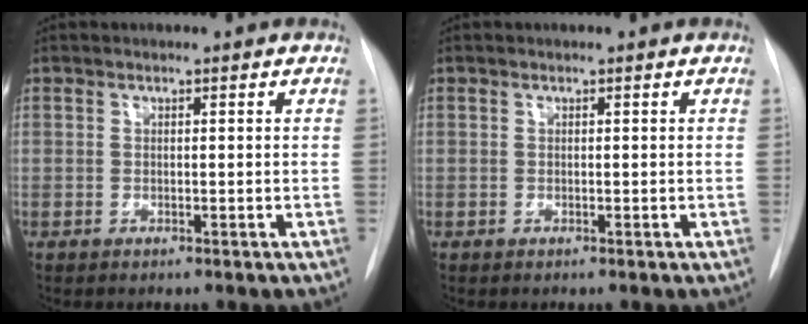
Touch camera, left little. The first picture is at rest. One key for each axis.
{"total": 0.0}